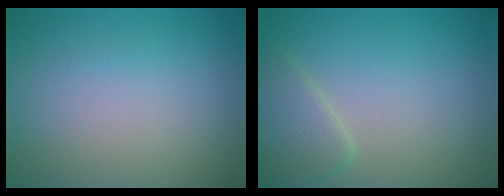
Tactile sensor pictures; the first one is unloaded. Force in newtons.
{"total": 2.6, "press": 2.6, "slide": 0.1}